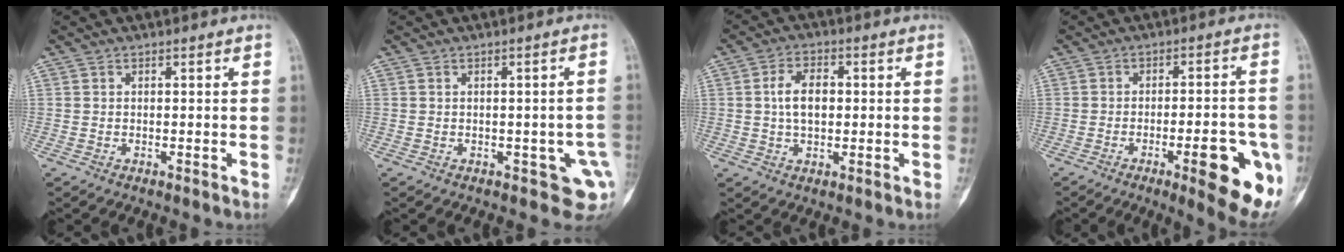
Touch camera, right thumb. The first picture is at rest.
{"total": 5.9, "force": [-1.7, 3.1, 4.8], "torque": [-0.028, 0.002, -0.014]}
{"total": 6.5, "force": [0.5, 4.0, 5.2], "torque": [-0.087, 0.010, 0.007]}
{"total": 13.6, "force": [-5.2, 3.6, 12.1], "torque": [-0.141, 0.011, -0.063]}